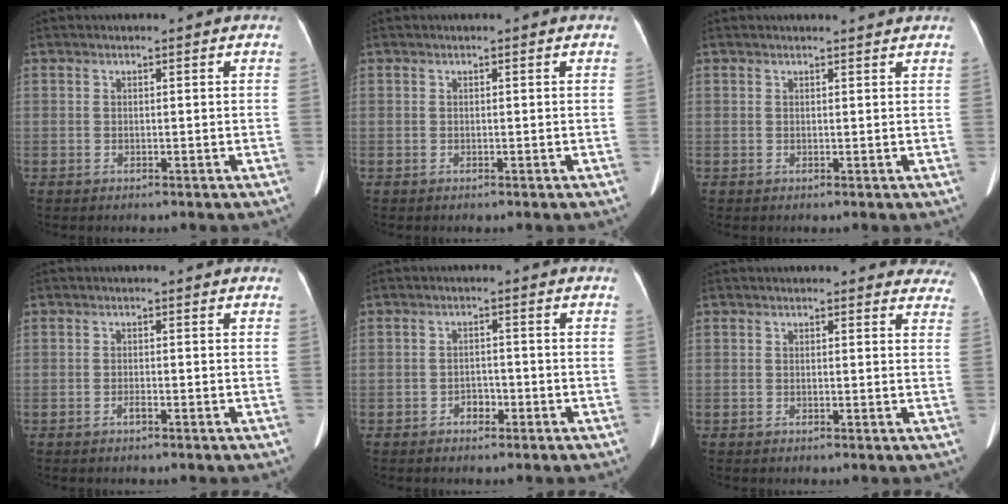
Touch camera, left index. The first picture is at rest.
{"total": 0.0}
{"total": 1.8, "force": [1.8, -0.1, 0.3], "torque": [-0.007, 0.002, 0.022]}
{"total": 0.8, "force": [-0.6, 0.1, 0.5], "torque": [-0.013, 0.000, -0.010]}
{"total": 2.0, "force": [-1.3, 1.2, 0.9], "torque": [-0.012, 0.006, -0.020]}
{"total": 6.4, "force": [5.9, 2.3, 0.7], "torque": [0.030, -0.014, 0.027]}